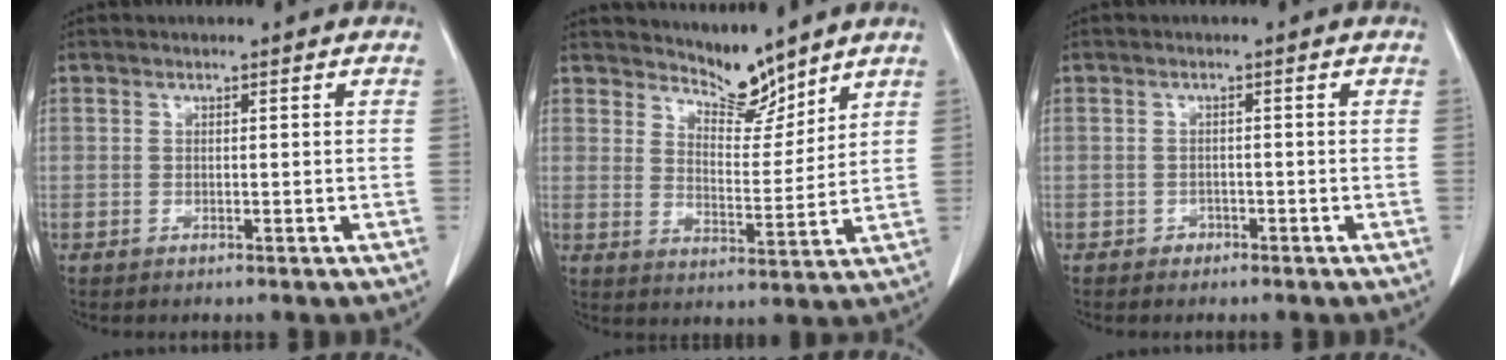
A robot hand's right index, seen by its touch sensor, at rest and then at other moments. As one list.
[{"total": 6.3, "force": [6.0, 1.2, 1.4], "torque": [-0.022, -0.012, 0.110]}, {"total": 1.2, "force": [-0.9, 0.8, 0.0], "torque": [0.002, 0.006, -0.013]}]